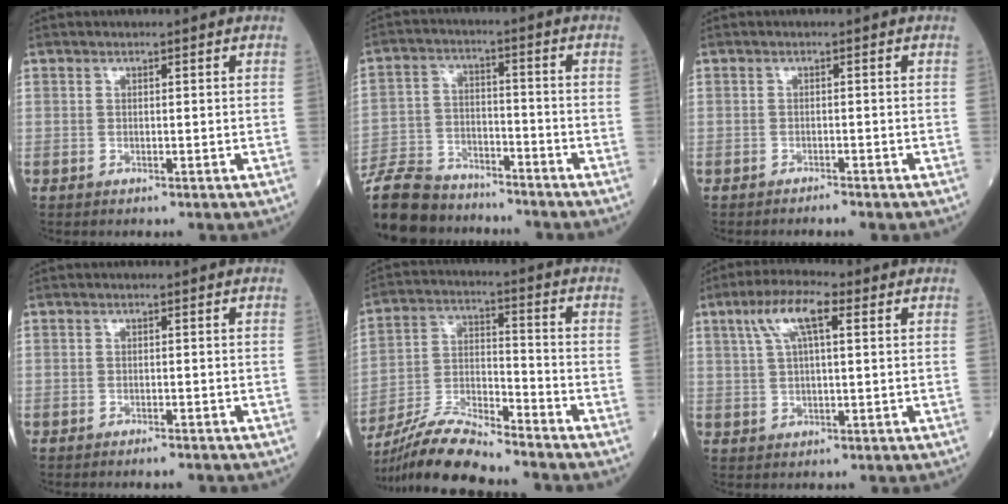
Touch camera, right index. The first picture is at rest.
{"total": 14.0, "force": [-12.5, 5.2, 3.8], "torque": [-0.081, 0.012, -0.218]}
{"total": 1.2, "force": [-1.1, -0.1, 0.4], "torque": [-0.009, 0.001, -0.018]}
{"total": 1.4, "force": [-1.3, 0.0, 0.6], "torque": [-0.011, -0.001, -0.019]}
{"total": 12.1, "force": [-11.3, 0.3, 4.5], "torque": [-0.085, -0.003, -0.213]}
{"total": 7.2, "force": [3.0, 1.7, 6.3], "torque": [-0.129, 0.023, 0.054]}